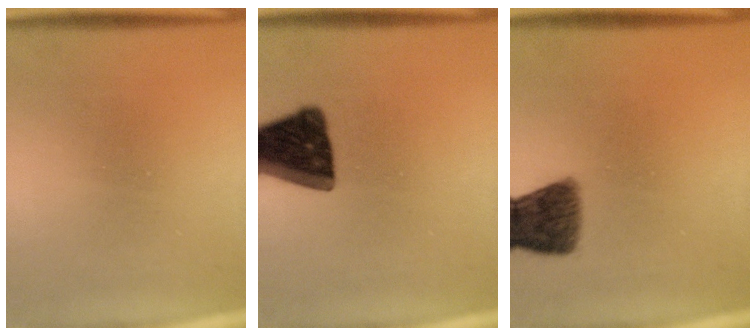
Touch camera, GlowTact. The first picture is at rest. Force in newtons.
{"total": 16.9}
{"total": 8.3}